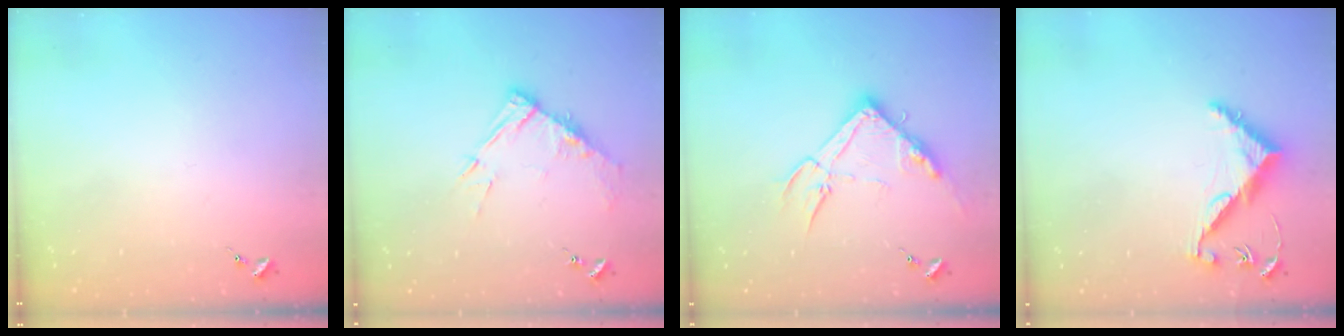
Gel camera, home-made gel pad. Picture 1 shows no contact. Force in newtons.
{"total": 10.1, "press": 10.0, "slide": 1.1}
{"total": 15.2, "press": 15.2, "slide": 0.6}
{"total": 7.5, "press": 7.5, "slide": 0.5}